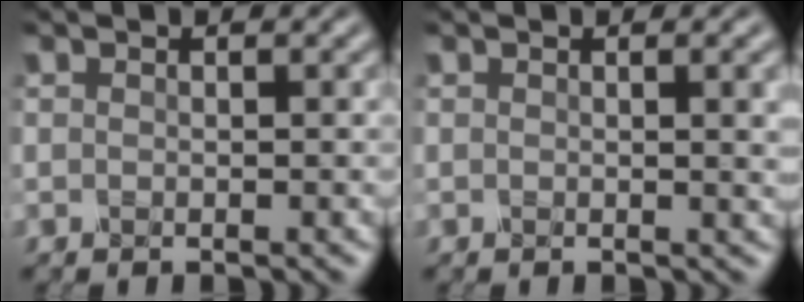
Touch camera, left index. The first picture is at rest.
{"total": 3.4, "force": [1.0, 1.3, 3.0], "torque": [-0.024, 0.010, 0.010]}